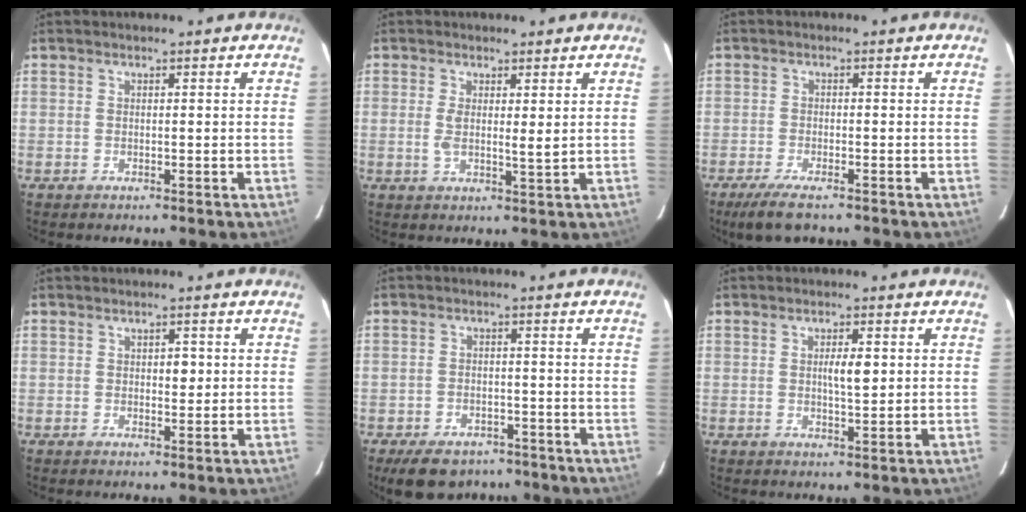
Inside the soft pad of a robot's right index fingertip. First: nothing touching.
{"total": 3.6, "force": [0.7, 0.7, 3.5], "torque": [-0.060, -0.007, 0.013]}
{"total": 5.8, "force": [-4.4, 1.3, 3.6], "torque": [-0.067, -0.013, -0.072]}
{"total": 1.8, "force": [0.2, 1.0, 1.5], "torque": [-0.019, 0.002, 0.004]}
{"total": 9.1, "force": [-7.0, 4.9, 3.1], "torque": [-0.050, 0.003, -0.103]}
{"total": 3.3, "force": [0.5, 0.7, 3.2], "torque": [-0.054, 0.001, 0.008]}